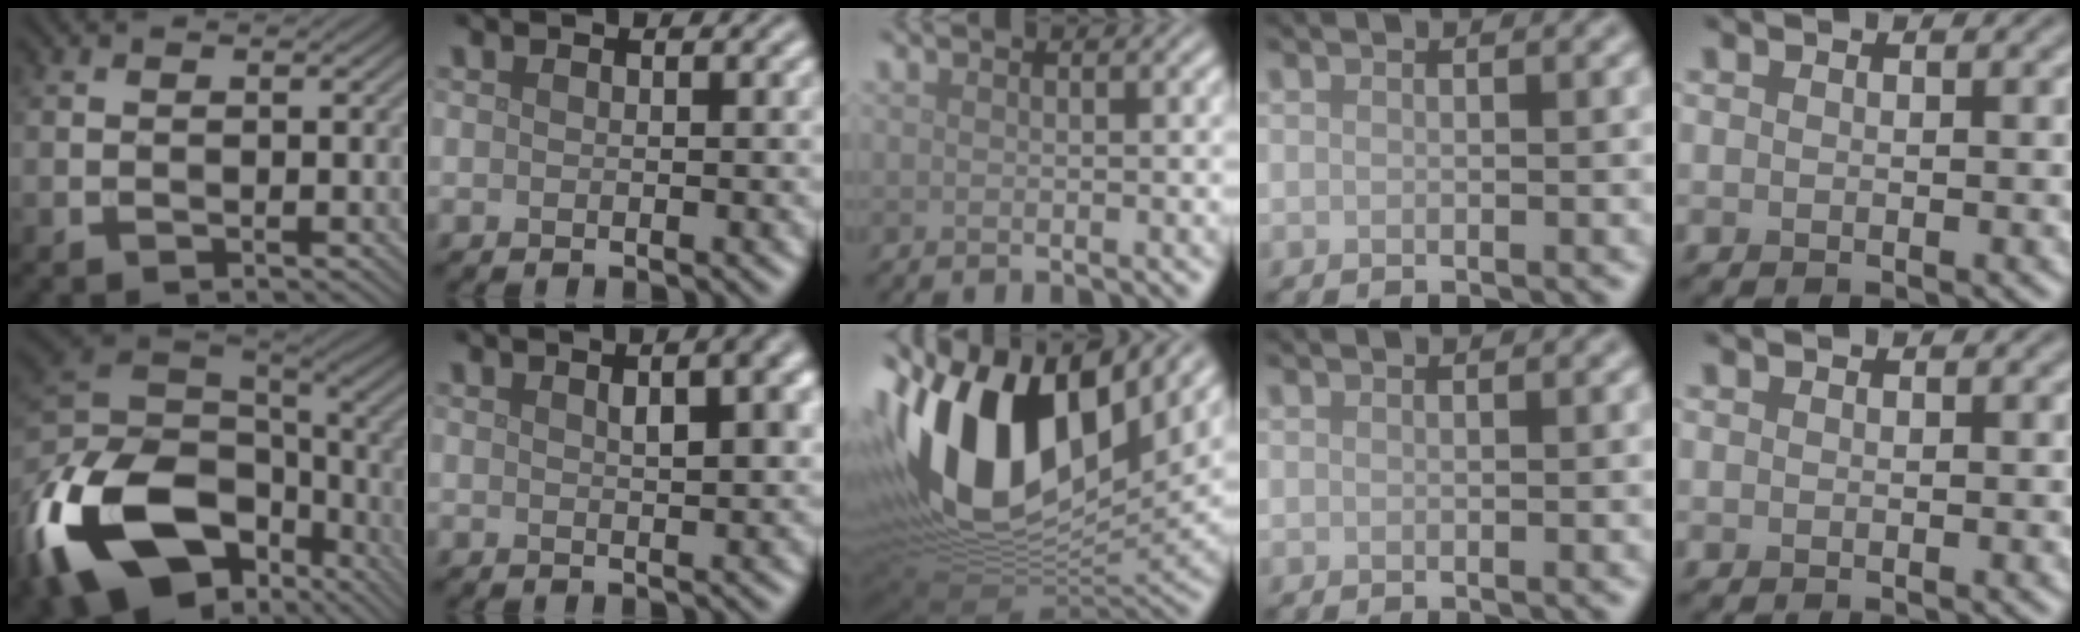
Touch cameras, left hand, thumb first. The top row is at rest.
{"thumb": {"total": 20.3, "force": [-8.4, 13.1, 13.1], "torque": [-0.324, -0.044, -0.122]}, "index": {"total": 4.5, "force": [1.4, 1.5, 4.0], "torque": [-0.044, 0.015, 0.019]}, "middle": {"total": 17.4, "force": [4.8, 9.6, 13.6], "torque": [-0.279, 0.004, 0.078]}}